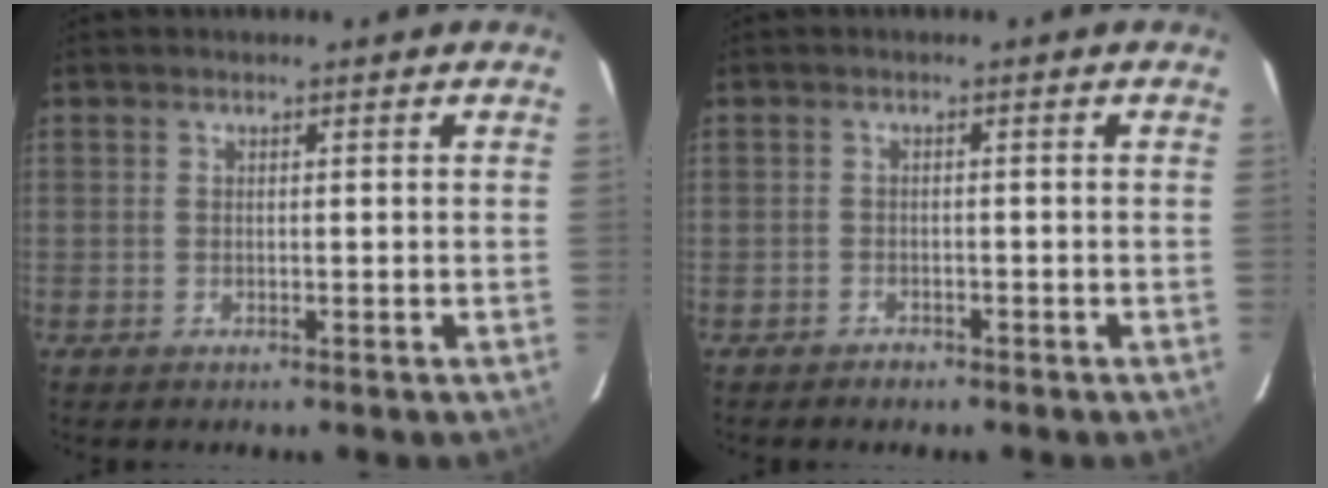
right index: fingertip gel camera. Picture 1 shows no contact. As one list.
[{"total": 1.9, "force": [-1.5, 1.1, 0.2], "torque": [-0.012, 0.002, -0.025]}]